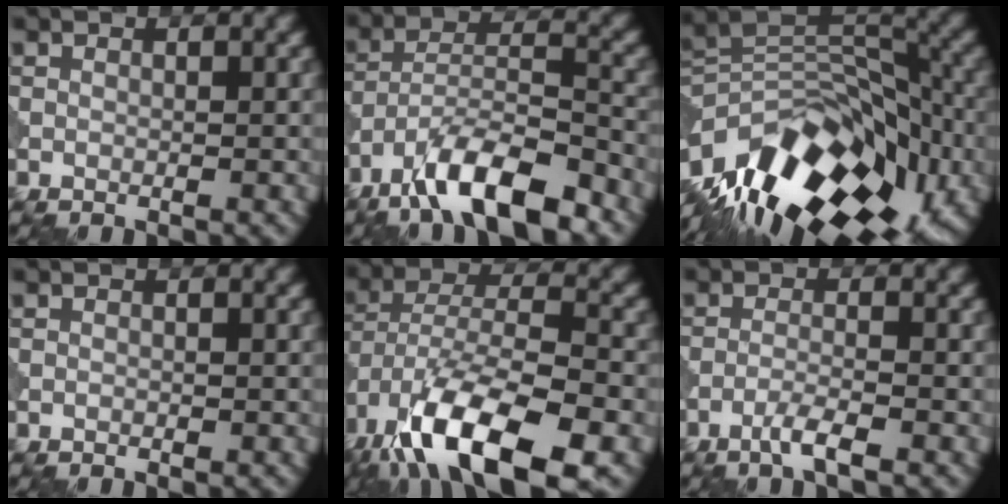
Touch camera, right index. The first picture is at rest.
{"total": 9.0, "force": [-6.2, 2.4, 6.0], "torque": [-0.097, 0.008, -0.115]}
{"total": 14.9, "force": [-8.4, 8.0, 9.3], "torque": [-0.180, 0.021, -0.150]}
{"total": 0.0}
{"total": 13.6, "force": [-8.0, 4.7, 9.9], "torque": [-0.189, -0.007, -0.151]}
{"total": 2.3, "force": [-1.5, 0.2, 1.7], "torque": [-0.032, 0.006, -0.036]}